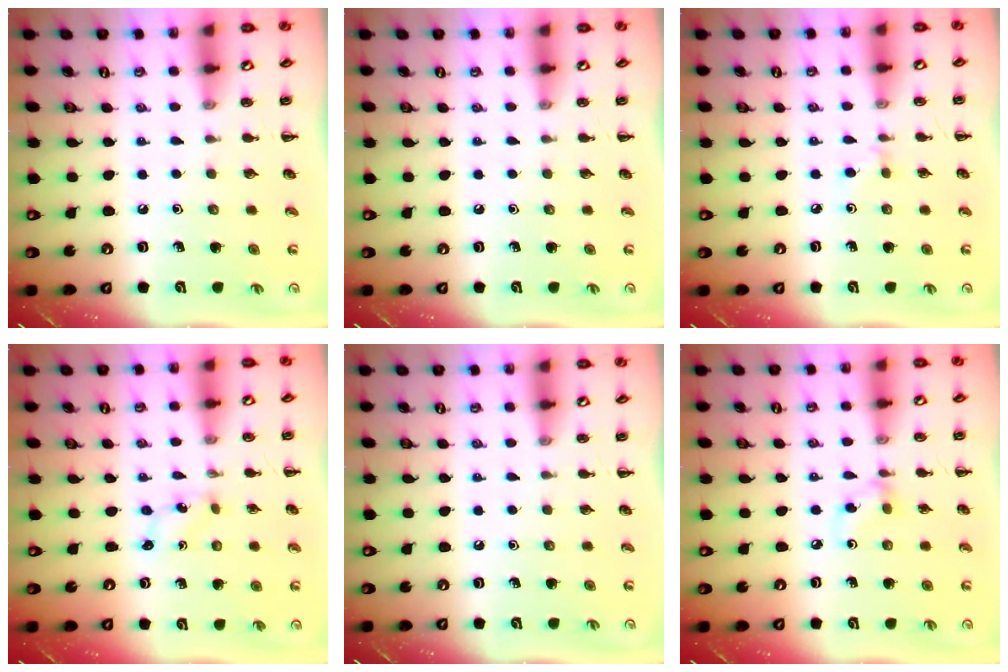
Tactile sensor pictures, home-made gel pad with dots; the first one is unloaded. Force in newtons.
{"total": 0.0}
{"total": 2.8, "press": 2.6, "slide": 1.1}
{"total": 0.6, "press": 0.5, "slide": 0.2}
{"total": 0.0}
{"total": 4.1, "press": 4.1, "slide": 0.5}